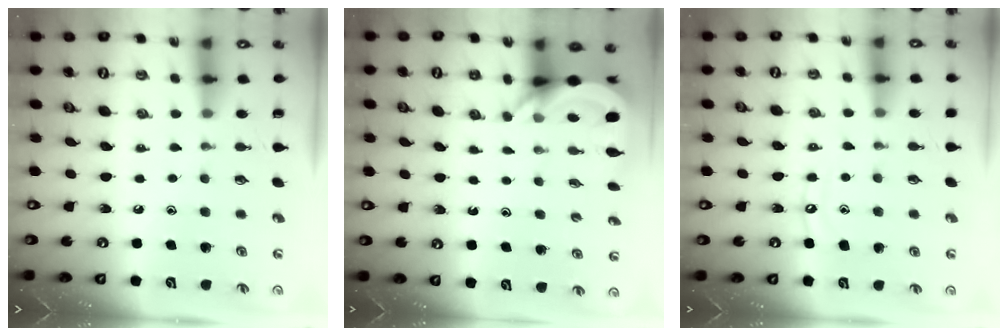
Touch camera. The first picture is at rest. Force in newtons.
{"total": 4.1, "press": 4.1, "slide": 0.3}
{"total": 5.7, "press": 5.7, "slide": 0.5}